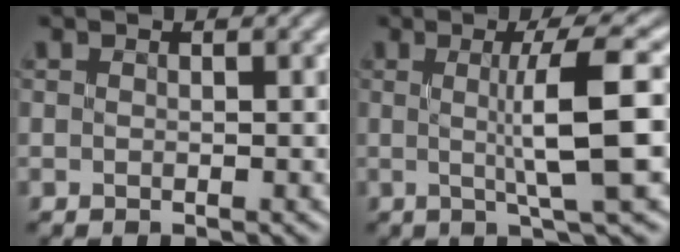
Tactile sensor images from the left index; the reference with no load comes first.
{"total": 6.5, "force": [0.0, 0.9, 6.5], "torque": [-0.101, 0.004, 0.004]}